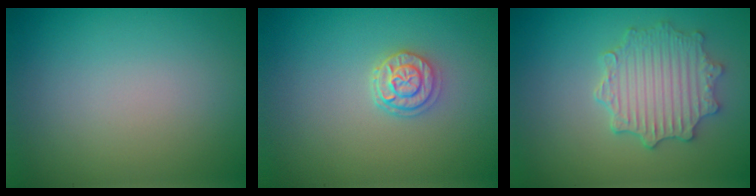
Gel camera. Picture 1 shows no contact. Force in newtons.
{"total": 2.3, "press": 2.0, "slide": 1.1}
{"total": 4.8, "press": 4.0, "slide": 2.7}